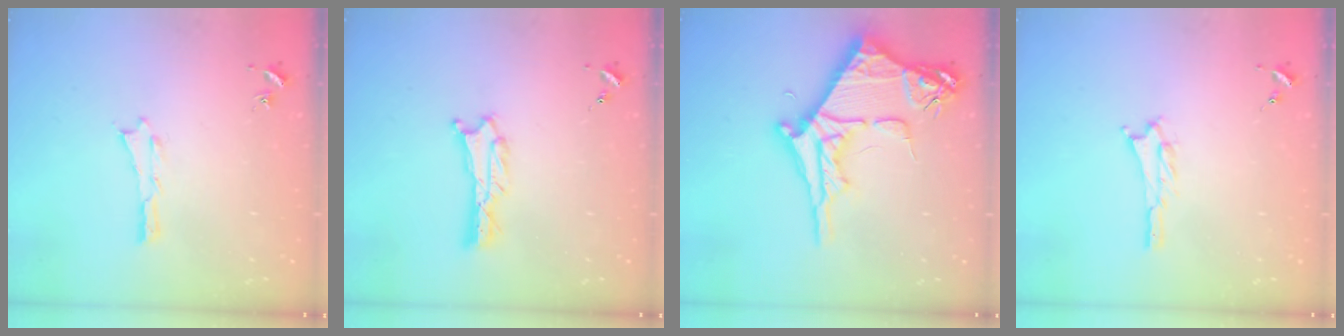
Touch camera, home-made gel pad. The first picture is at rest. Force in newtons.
{"total": 0.7, "press": 0.7, "slide": 0.1}
{"total": 10.4, "press": 10.4, "slide": 0.9}
{"total": 1.2, "press": 1.2, "slide": 0.2}